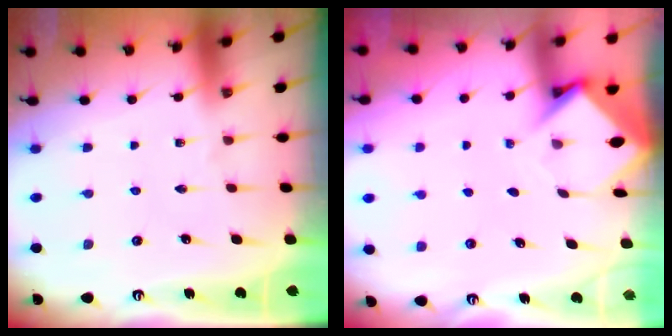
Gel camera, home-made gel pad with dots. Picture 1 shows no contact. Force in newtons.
{"total": 4.0, "press": 4.0, "slide": 0.2}